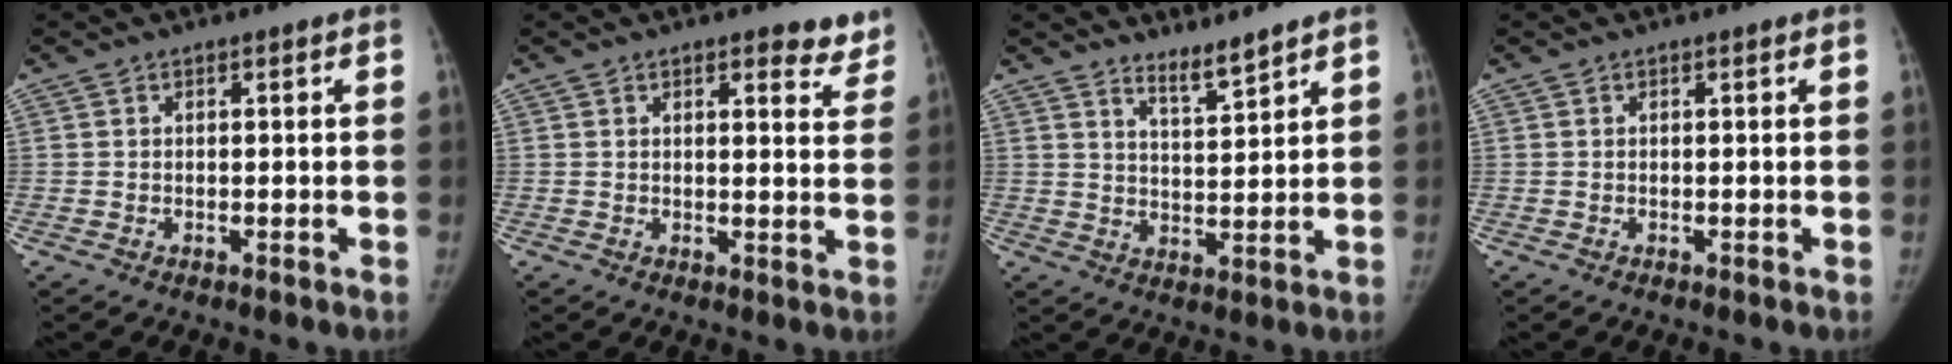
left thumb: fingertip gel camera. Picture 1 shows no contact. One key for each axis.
{"total": 5.9, "fx": 4.7, "fy": 2.2, "fz": 2.8, "tx": 0.002, "ty": -0.024, "tz": 0.046}
{"total": 4.4, "fx": 4.0, "fy": 0.2, "fz": 1.8, "tx": -0.029, "ty": -0.044, "tz": 0.077}
{"total": 0.0}